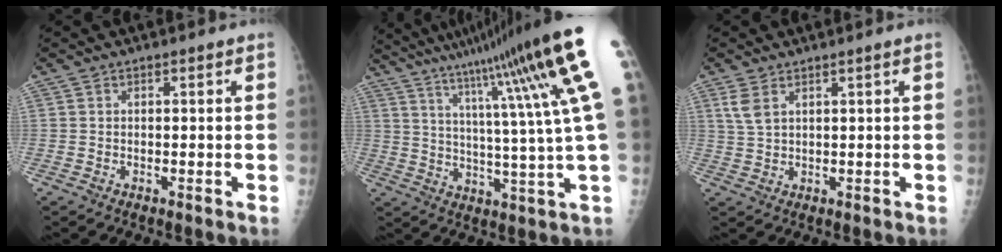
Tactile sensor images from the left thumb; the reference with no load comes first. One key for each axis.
{"total": 24.2, "fx": 14.0, "fy": 0.5, "fz": 19.7, "tx": -0.290, "ty": -0.049, "tz": 0.198}
{"total": 3.4, "fx": 1.9, "fy": 1.2, "fz": 2.6, "tx": -0.061, "ty": 0.001, "tz": 0.050}